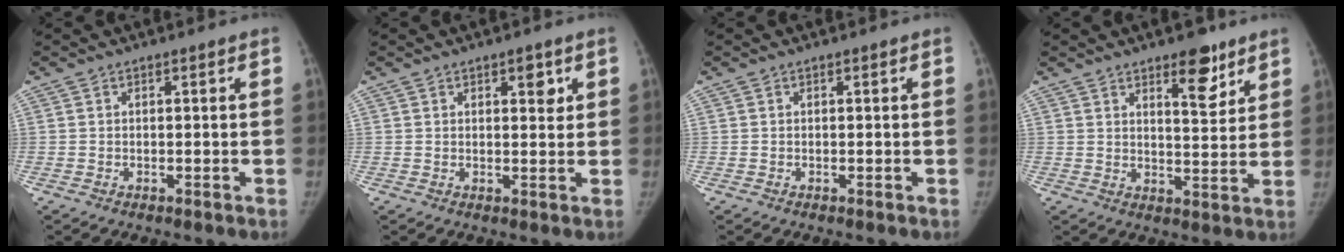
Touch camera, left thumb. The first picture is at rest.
{"total": 3.0, "force": [1.5, 1.5, 2.1], "torque": [-0.011, -0.006, 0.018]}
{"total": 0.0}
{"total": 7.6, "force": [4.9, 2.9, 5.1], "torque": [-0.048, -0.033, 0.070]}